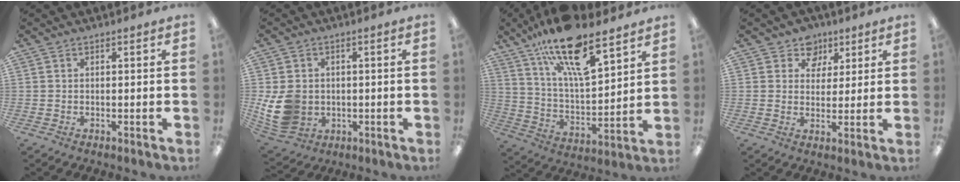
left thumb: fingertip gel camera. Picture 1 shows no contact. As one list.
[{"total": 10.0, "force": [-0.7, 8.5, 5.3], "torque": [-0.120, 0.008, -0.007]}, {"total": 19.1, "force": [13.4, 6.2, 12.2], "torque": [-0.205, -0.079, 0.227]}, {"total": 6.5, "force": [3.9, 5.1, 1.0], "torque": [-0.015, -0.019, 0.070]}]